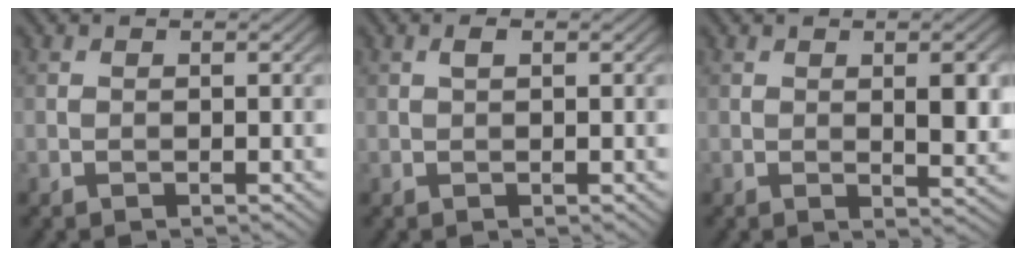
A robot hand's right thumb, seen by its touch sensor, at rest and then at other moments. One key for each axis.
{"total": 1.0, "fx": 0.3, "fy": 0.3, "fz": 0.9, "tx": -0.018, "ty": 0.001, "tz": 0.005}
{"total": 4.4, "fx": 0.7, "fy": 1.7, "fz": 4.1, "tx": -0.063, "ty": -0.001, "tz": 0.016}